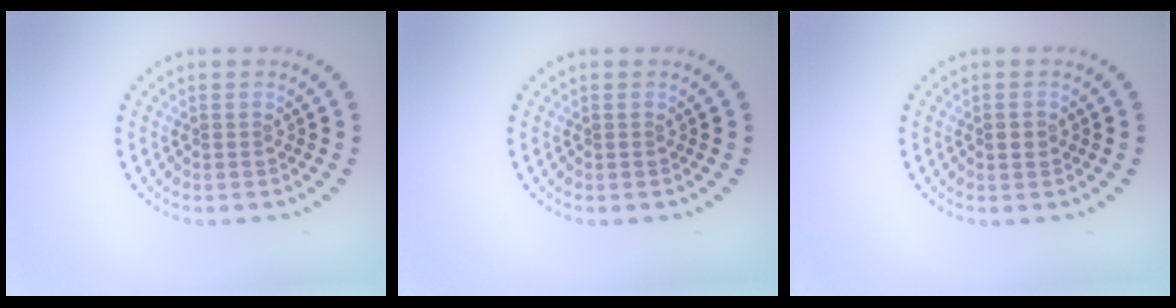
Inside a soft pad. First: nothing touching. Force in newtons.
{"total": 0.0}
{"total": 1.1, "press": 1.1, "slide": 0.1}